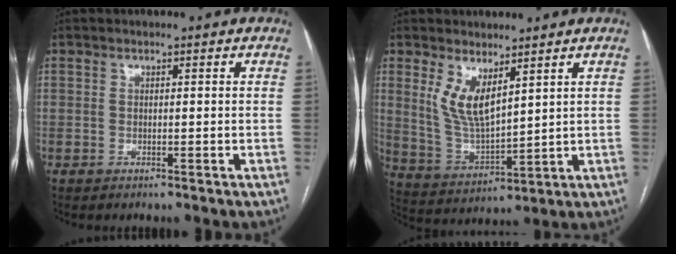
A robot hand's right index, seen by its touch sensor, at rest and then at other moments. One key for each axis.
{"total": 7.8, "fx": 4.1, "fy": 2.6, "fz": 6.0, "tx": -0.125, "ty": -0.011, "tz": 0.094}